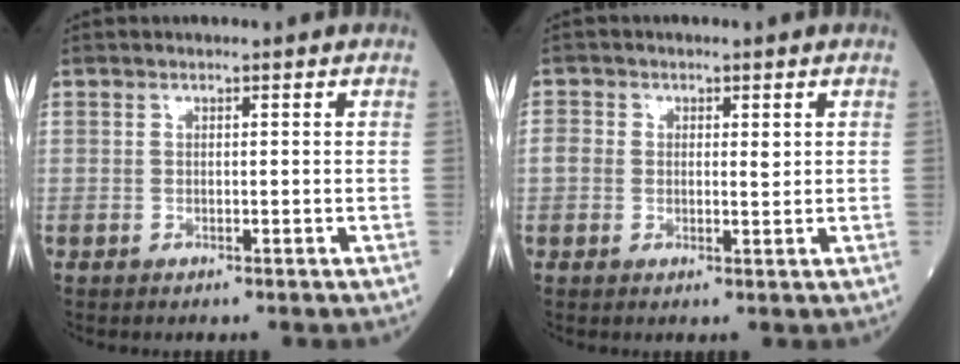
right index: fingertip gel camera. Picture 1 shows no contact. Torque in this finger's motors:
{"motor_torque": [0.06, -0.12, 0.01, 0.00]}